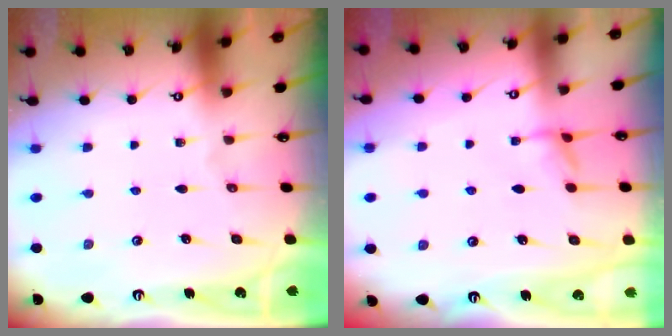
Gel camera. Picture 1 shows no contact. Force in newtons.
{"total": 1.9, "press": 1.9, "slide": 0.5}